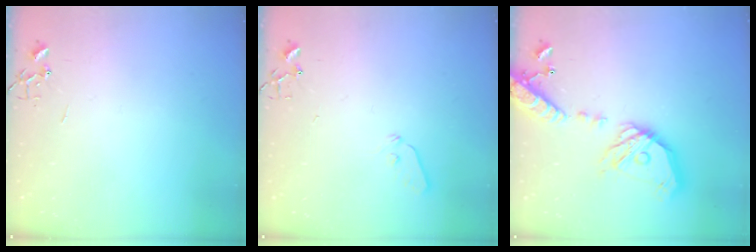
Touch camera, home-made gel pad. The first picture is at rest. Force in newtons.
{"total": 5.0, "press": 5.0, "slide": 0.6}
{"total": 21.8, "press": 21.5, "slide": 3.7}